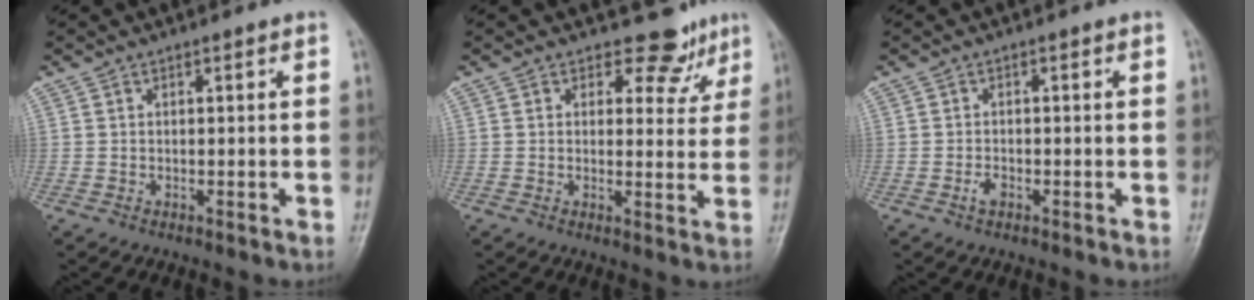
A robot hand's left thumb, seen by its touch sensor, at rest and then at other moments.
{"total": 5.9, "force": [4.6, 3.6, 1.0], "torque": [0.020, -0.033, 0.048]}
{"total": 1.7, "force": [-0.9, 1.0, 1.2], "torque": [-0.020, 0.005, -0.018]}